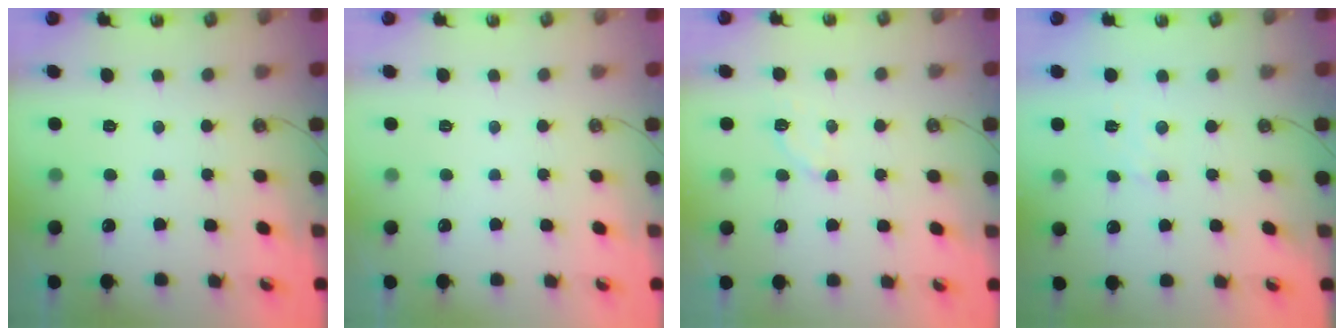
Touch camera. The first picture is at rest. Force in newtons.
{"total": 0.0}
{"total": 2.8, "press": 2.5, "slide": 1.1}
{"total": 2.8, "press": 2.8, "slide": 0.5}